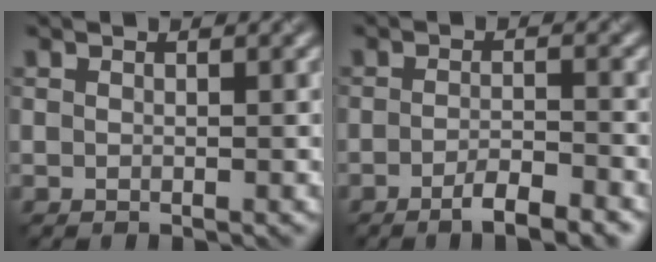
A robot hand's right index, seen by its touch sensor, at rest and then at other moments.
{"total": 3.9, "force": [-2.4, 0.9, 2.9], "torque": [-0.045, 0.000, -0.043]}